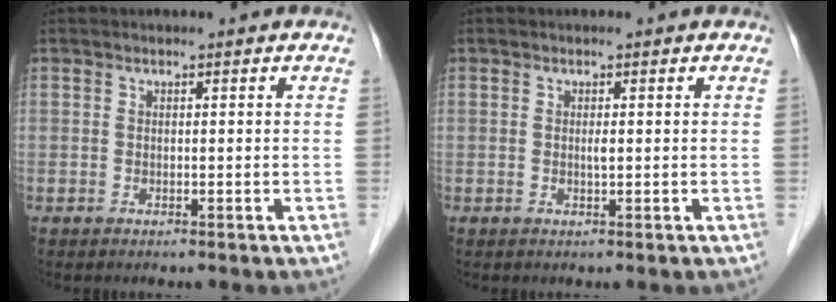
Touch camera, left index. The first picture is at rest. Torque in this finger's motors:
{"motor_torque": [0.28, 0.23, 0.03, 0.01]}